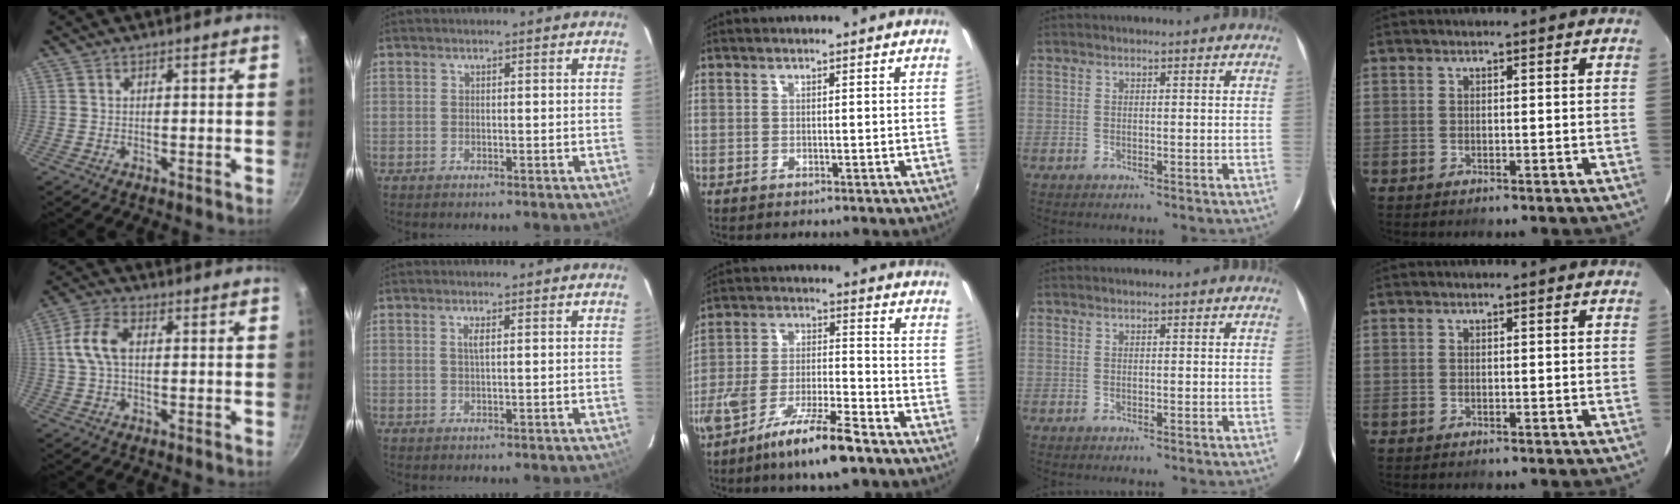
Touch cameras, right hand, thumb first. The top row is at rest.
{"thumb": {"total": 7.8, "force": [0.8, 4.5, 6.3], "torque": [-0.131, 0.019, 0.007]}, "index": {"total": 1.2, "force": [0.3, 0.0, 1.2], "torque": [-0.024, 0.000, 0.006]}, "middle": {"total": 13.3, "force": [-8.6, 2.8, 9.8], "torque": [-0.192, -0.020, -0.154]}}